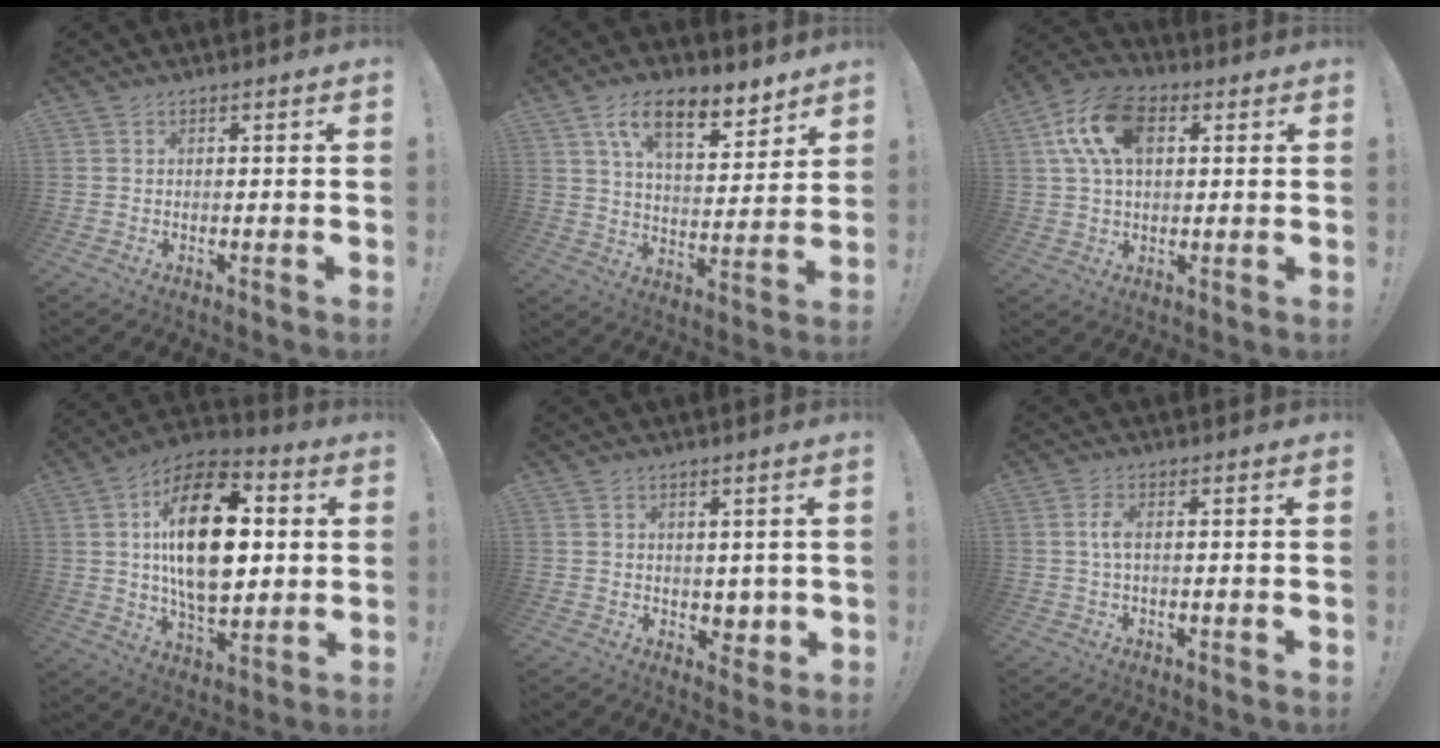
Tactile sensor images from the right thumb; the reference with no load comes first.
{"total": 13.8, "force": [8.7, 5.8, 9.0], "torque": [-0.143, -0.044, 0.153]}
{"total": 15.5, "force": [4.8, 9.4, 11.4], "torque": [-0.207, 0.006, 0.091]}
{"total": 25.3, "force": [4.0, 14.5, 20.3], "torque": [-0.341, 0.002, 0.068]}
{"total": 4.5, "force": [1.6, 3.9, 1.6], "torque": [0.000, -0.019, 0.032]}
{"total": 3.3, "force": [0.1, 1.1, 3.1], "torque": [-0.073, 0.005, 0.001]}